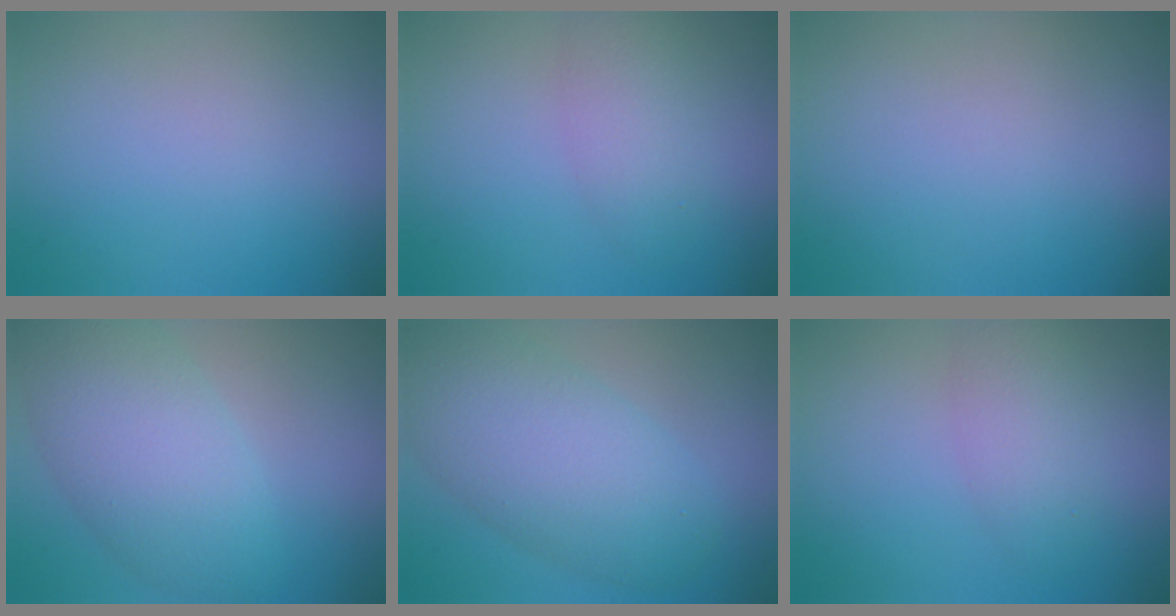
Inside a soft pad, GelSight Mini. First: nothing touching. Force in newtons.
{"total": 2.8, "press": 2.8, "slide": 0.1}
{"total": 0.0}
{"total": 7.0, "press": 7.0, "slide": 0.2}
{"total": 7.5, "press": 7.5, "slide": 0.3}
{"total": 2.8, "press": 2.8, "slide": 0.1}